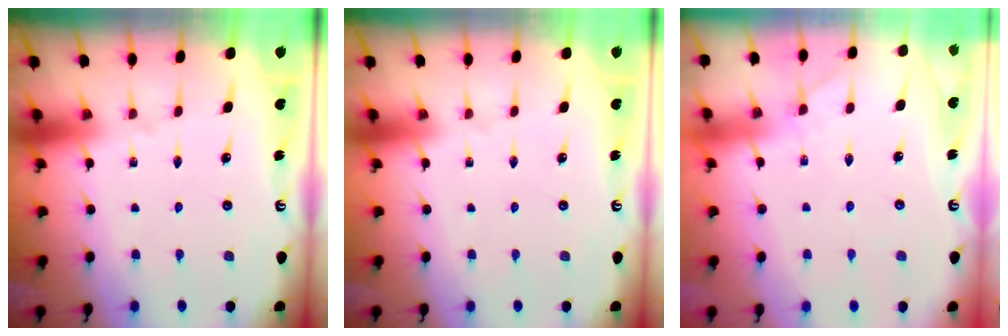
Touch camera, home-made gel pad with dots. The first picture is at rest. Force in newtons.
{"total": 0.0}
{"total": 3.6, "press": 3.6, "slide": 0.4}